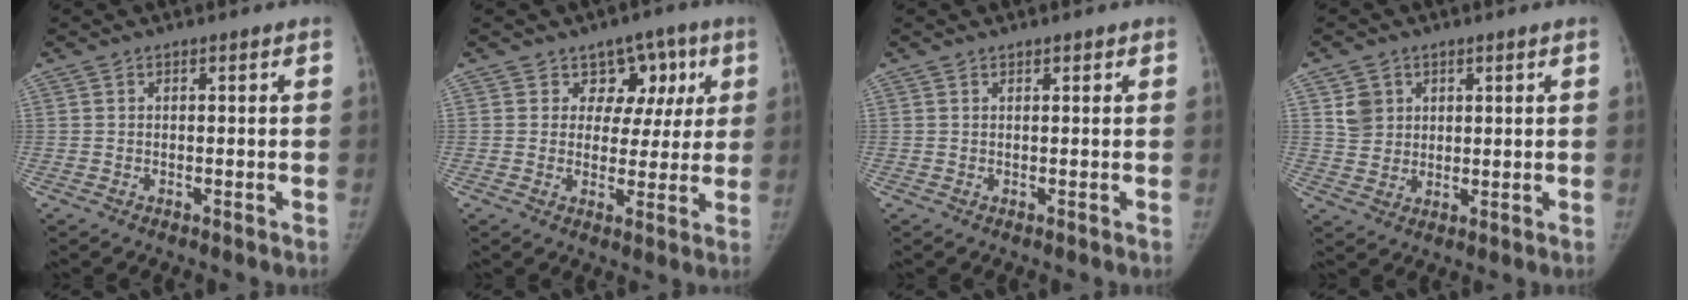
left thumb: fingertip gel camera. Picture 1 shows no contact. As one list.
[{"total": 7.9, "force": [3.5, 6.5, 2.7], "torque": [0.019, -0.005, 0.046]}, {"total": 0.9, "force": [0.6, 0.3, 0.5], "torque": [-0.006, -0.002, 0.009]}, {"total": 5.1, "force": [2.3, 4.3, 1.5], "torque": [-0.005, -0.014, 0.046]}]